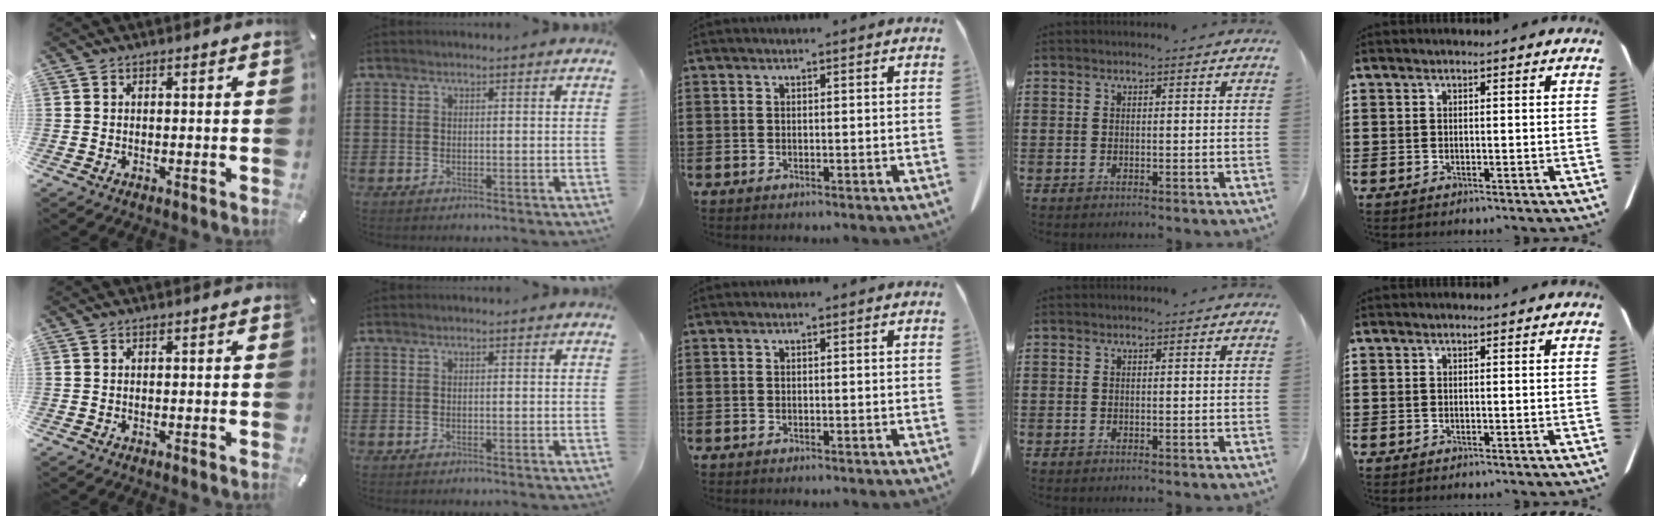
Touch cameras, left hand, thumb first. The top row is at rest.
{}